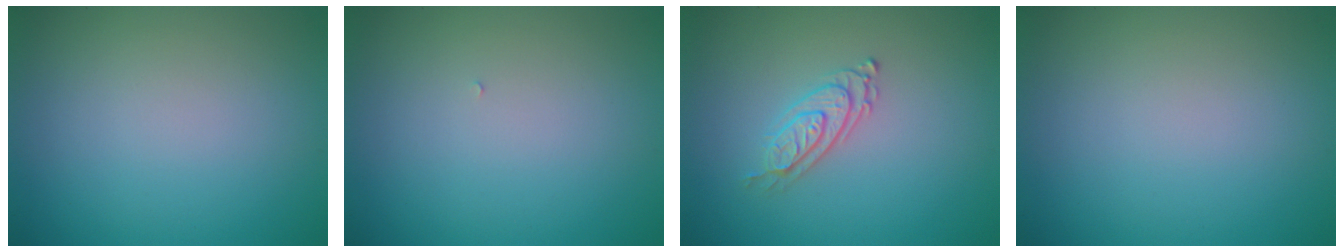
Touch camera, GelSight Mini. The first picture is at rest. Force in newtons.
{"total": 0.0}
{"total": 2.4, "press": 2.0, "slide": 1.4}
{"total": 0.0}